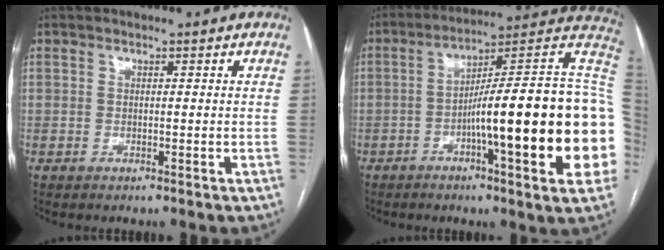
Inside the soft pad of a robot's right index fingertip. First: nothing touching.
{"total": 25.1, "force": [-3.8, 1.6, 24.8], "torque": [-0.253, 0.020, -0.061]}